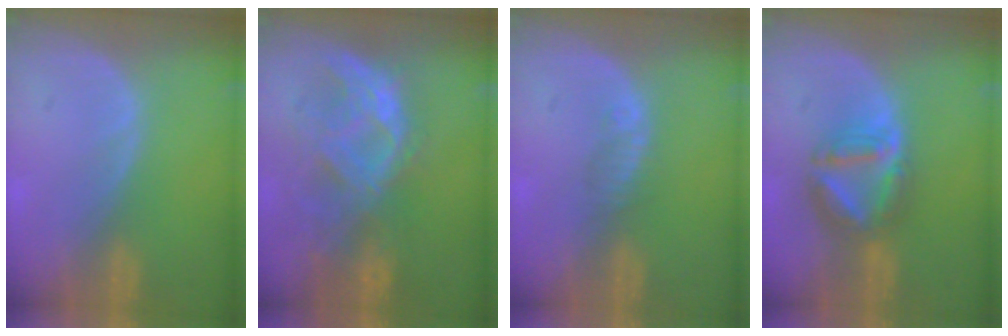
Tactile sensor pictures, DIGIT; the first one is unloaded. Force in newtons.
{"total": 9.6, "press": 8.9, "slide": 3.8}
{"total": 1.5, "press": 1.3, "slide": 0.9}
{"total": 7.3, "press": 6.4, "slide": 3.5}